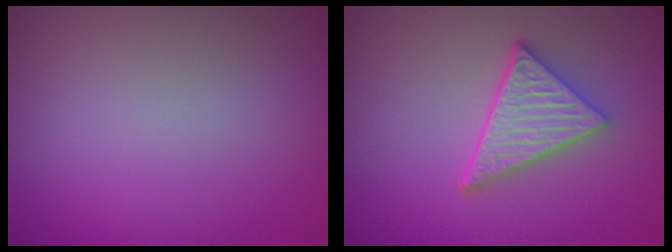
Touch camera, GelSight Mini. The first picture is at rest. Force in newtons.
{"total": 4.9, "press": 3.7, "slide": 3.3}